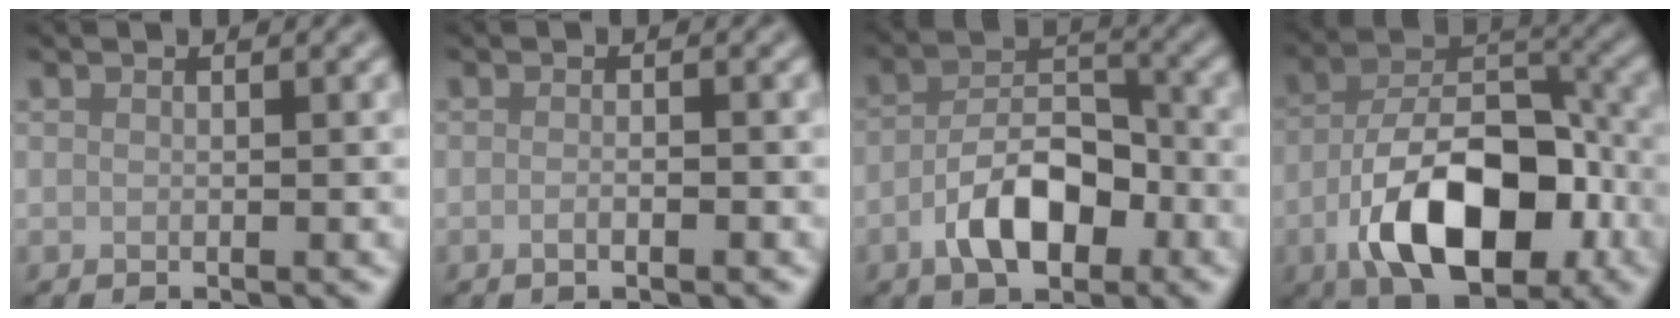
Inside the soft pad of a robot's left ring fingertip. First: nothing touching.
{"total": 1.4, "force": [-0.5, 0.5, 1.2], "torque": [-0.008, 0.000, -0.010]}
{"total": 6.3, "force": [-2.7, 3.3, 4.6], "torque": [-0.079, 0.008, -0.053]}
{"total": 11.7, "force": [-4.9, 6.2, 8.7], "torque": [-0.156, -0.002, -0.085]}